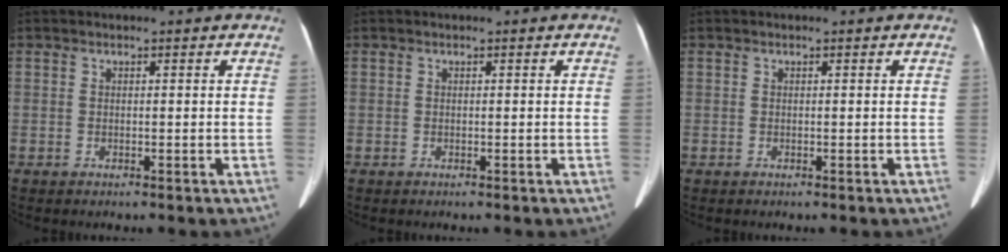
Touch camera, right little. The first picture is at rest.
{"total": 0.0}
{"total": 0.0}